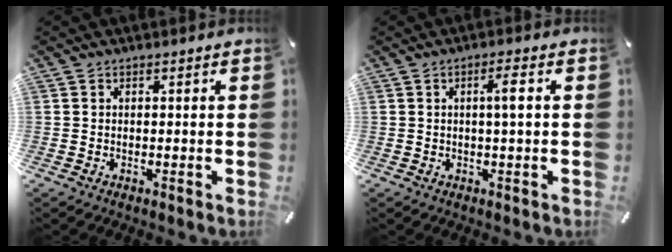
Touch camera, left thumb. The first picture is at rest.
{"total": 3.9, "force": [0.6, 0.4, 3.8], "torque": [-0.074, 0.004, 0.005]}